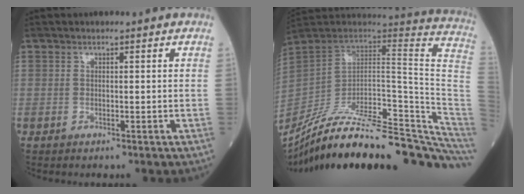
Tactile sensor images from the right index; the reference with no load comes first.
{"total": 34.2, "force": [-29.4, 4.4, 17.0], "torque": [-0.169, -0.025, -0.416]}